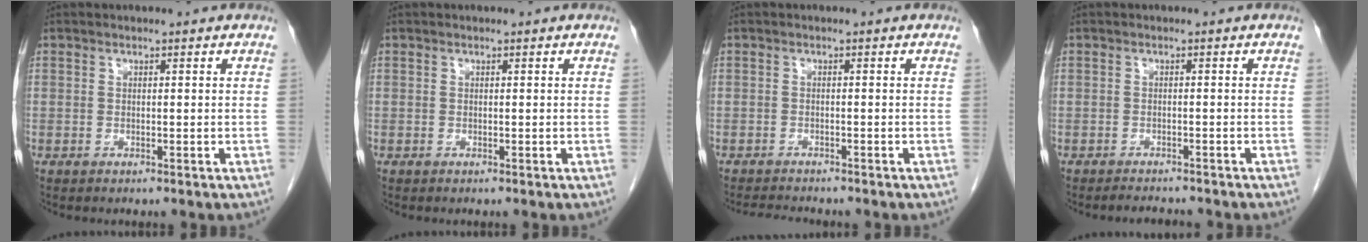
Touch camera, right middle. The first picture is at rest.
{"total": 0.0}
{"total": 3.6, "force": [-3.4, 0.4, 1.0], "torque": [-0.020, -0.014, -0.054]}
{"total": 2.7, "force": [-2.6, 0.3, 0.6], "torque": [-0.011, -0.008, -0.036]}